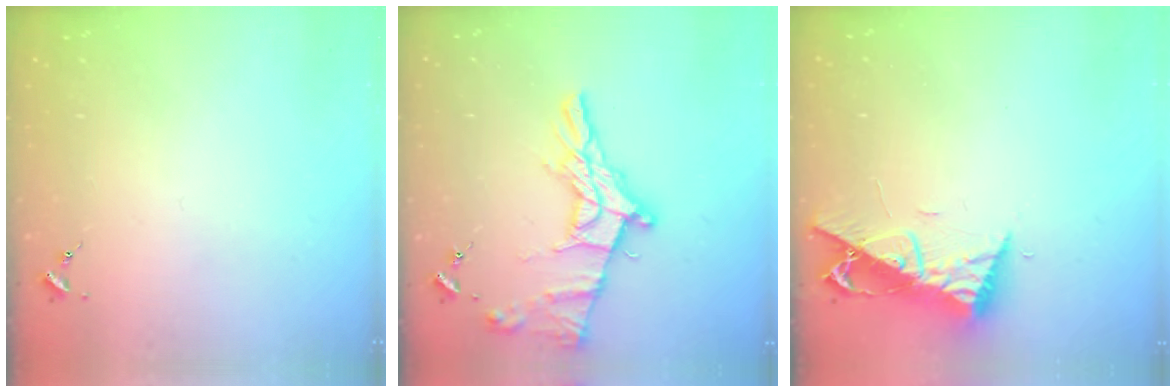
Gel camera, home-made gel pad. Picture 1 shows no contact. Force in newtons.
{"total": 16.2, "press": 16.1, "slide": 1.0}
{"total": 9.7, "press": 9.7, "slide": 0.7}